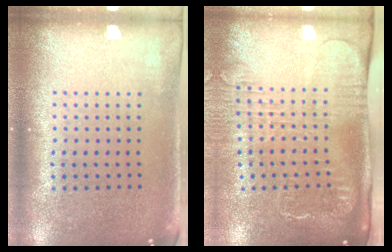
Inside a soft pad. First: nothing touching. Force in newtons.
{"total": 2.6, "press": 2.0, "slide": 1.7}